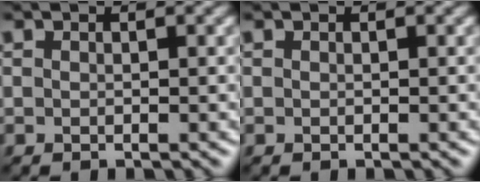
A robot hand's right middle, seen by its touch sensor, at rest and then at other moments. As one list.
[{"total": 0.0}]